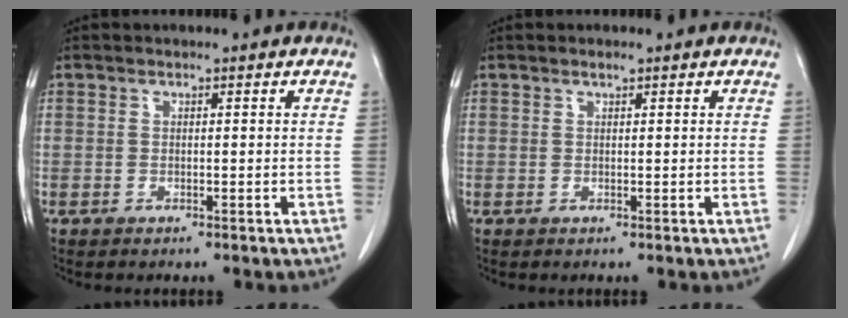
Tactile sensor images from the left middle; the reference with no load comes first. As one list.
[{"total": 0.5, "force": [0.4, 0.0, 0.3], "torque": [-0.012, -0.002, 0.009]}]